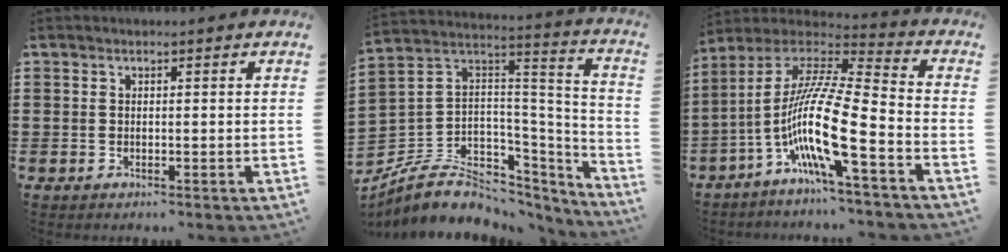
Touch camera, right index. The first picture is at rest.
{"total": 8.5, "force": [-4.5, 6.3, 3.4], "torque": [-0.086, -0.001, -0.078]}
{"total": 14.7, "force": [-6.5, 1.6, 13.1], "torque": [-0.291, -0.027, -0.135]}